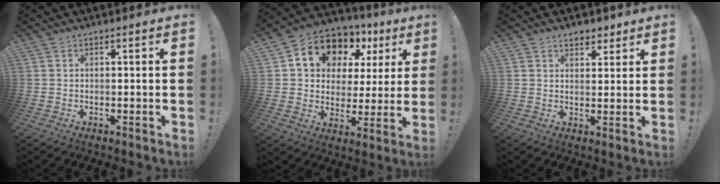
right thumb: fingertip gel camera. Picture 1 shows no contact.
{"total": 12.5, "force": [7.4, 8.7, 5.1], "torque": [-0.085, -0.053, 0.141]}
{"total": 4.3, "force": [3.1, 2.5, 1.5], "torque": [-0.010, -0.013, 0.055]}